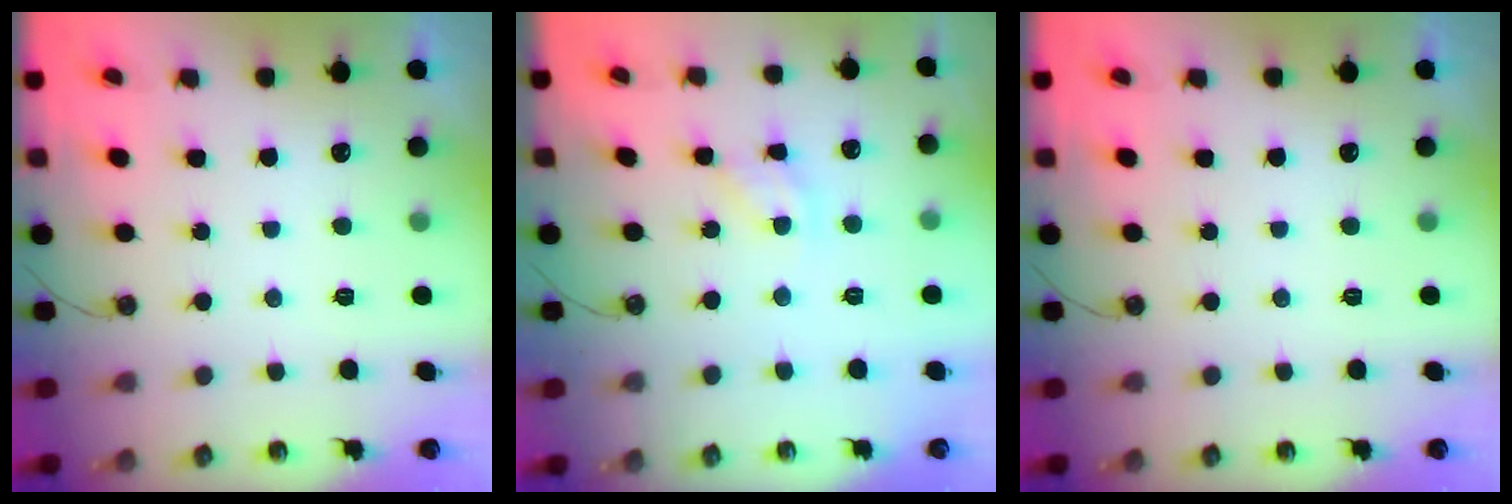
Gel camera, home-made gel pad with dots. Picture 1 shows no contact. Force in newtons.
{"total": 8.2, "press": 8.2, "slide": 0.4}
{"total": 0.0}